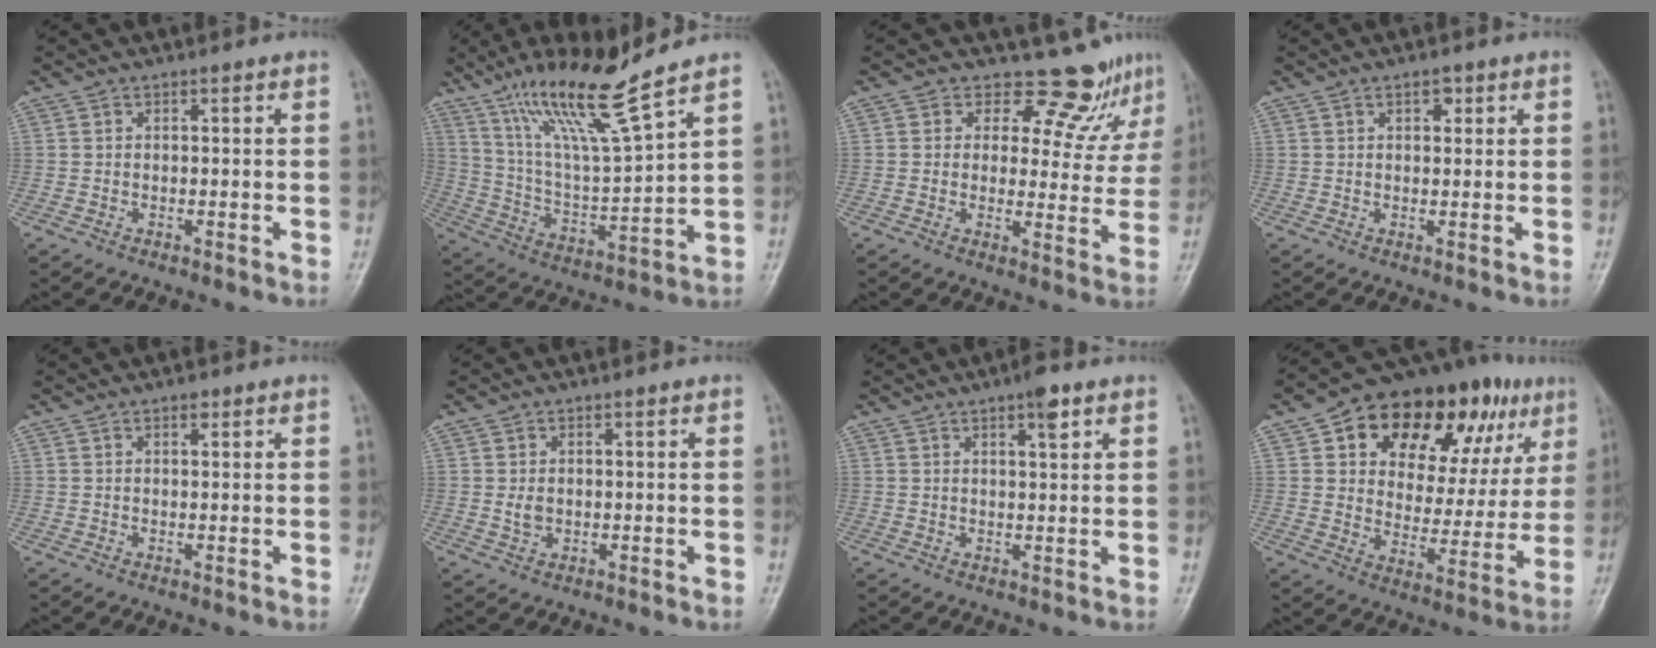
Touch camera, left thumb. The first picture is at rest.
{"total": 16.0, "force": [11.5, 1.2, 11.0], "torque": [-0.193, -0.062, 0.220]}
{"total": 10.6, "force": [9.0, 4.9, 2.8], "torque": [0.010, -0.065, 0.101]}
{"total": 2.2, "force": [1.2, 1.3, 1.4], "torque": [-0.009, -0.003, 0.016]}
{"total": 1.2, "force": [0.7, 0.6, 0.7], "torque": [-0.004, -0.002, 0.009]}
{"total": 2.2, "force": [0.2, 1.7, 1.4], "torque": [-0.017, -0.002, 0.007]}
{"total": 3.9, "force": [2.3, 1.1, 3.0], "torque": [-0.039, -0.007, 0.032]}
{"total": 25.7, "force": [12.4, 14.5, 17.3], "torque": [-0.205, 0.004, 0.190]}